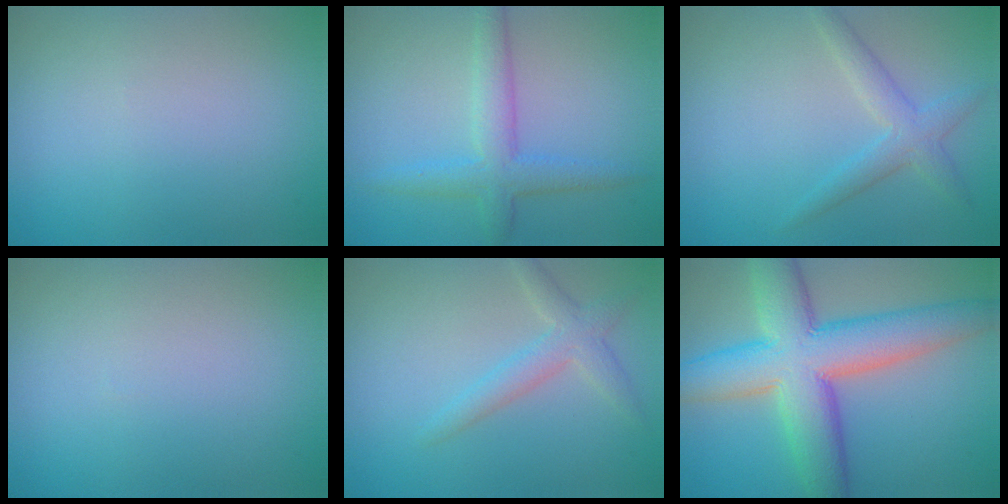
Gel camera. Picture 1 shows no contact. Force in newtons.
{"total": 3.5, "press": 3.5, "slide": 0.1}
{"total": 2.6, "press": 2.6, "slide": 0.1}
{"total": 0.0}
{"total": 2.6, "press": 2.6, "slide": 0.1}
{"total": 10.8, "press": 10.8, "slide": 0.6}